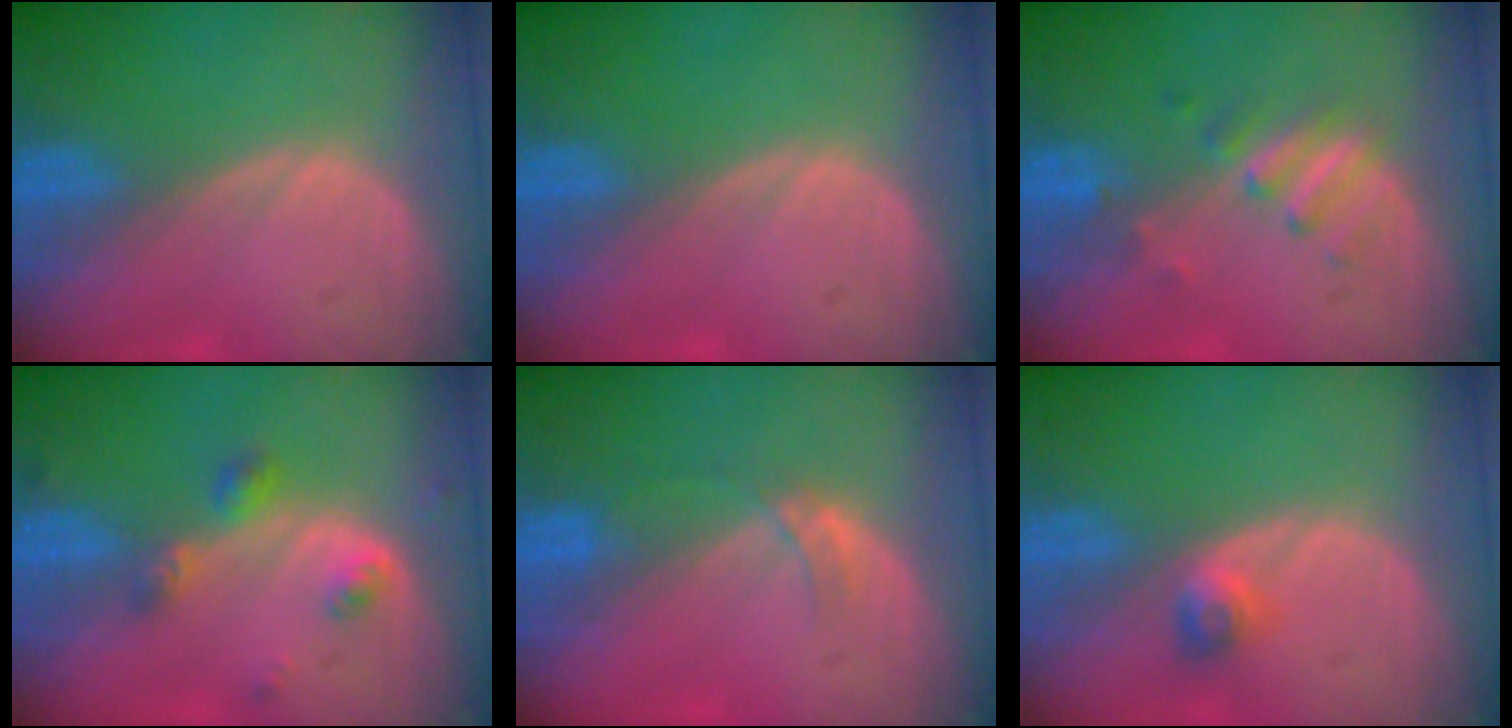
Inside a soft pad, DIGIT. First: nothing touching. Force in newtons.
{"total": 0.0}
{"total": 3.6, "press": 3.6, "slide": 0.5}
{"total": 4.5, "press": 4.1, "slide": 1.9}
{"total": 2.7, "press": 2.4, "slide": 1.3}
{"total": 2.5, "press": 2.2, "slide": 1.3}